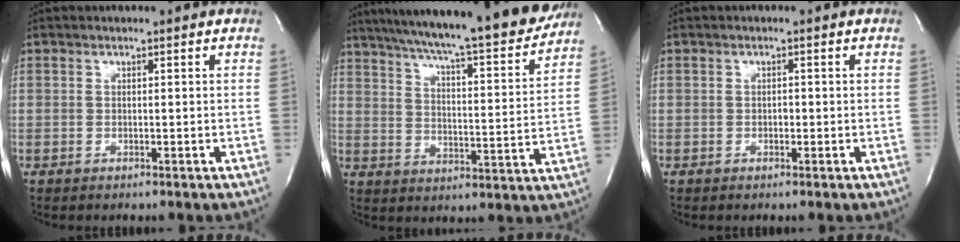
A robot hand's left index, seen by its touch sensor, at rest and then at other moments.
{"total": 23.7, "force": [21.1, 1.5, 10.7], "torque": [-0.177, -0.038, 0.284]}
{"total": 0.7, "force": [-0.2, 0.4, 0.5], "torque": [-0.010, 0.001, -0.004]}